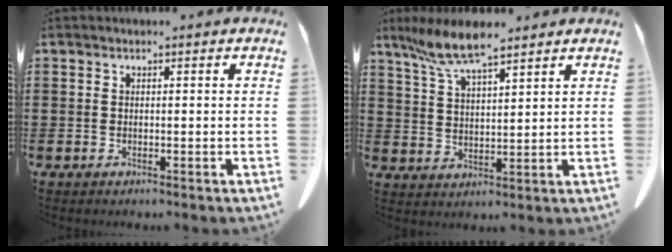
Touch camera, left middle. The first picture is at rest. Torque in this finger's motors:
{"motor_torque": [0.53, 0.43, 0.19, 0.11]}